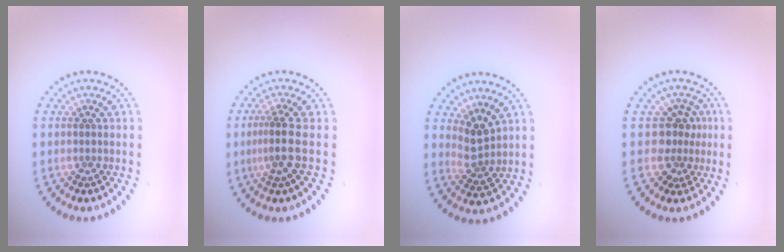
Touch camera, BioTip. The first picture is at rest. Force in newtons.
{"total": 2.6, "press": 2.0, "slide": 1.7}
{"total": 2.6, "press": 2.0, "slide": 1.6}
{"total": 2.7, "press": 2.0, "slide": 1.9}